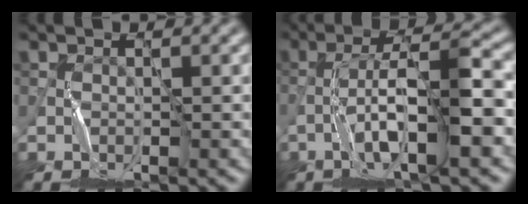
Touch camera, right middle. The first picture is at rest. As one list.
[{"total": 6.5, "force": [-2.4, 0.8, 6.0], "torque": [-0.110, 0.020, -0.044]}]